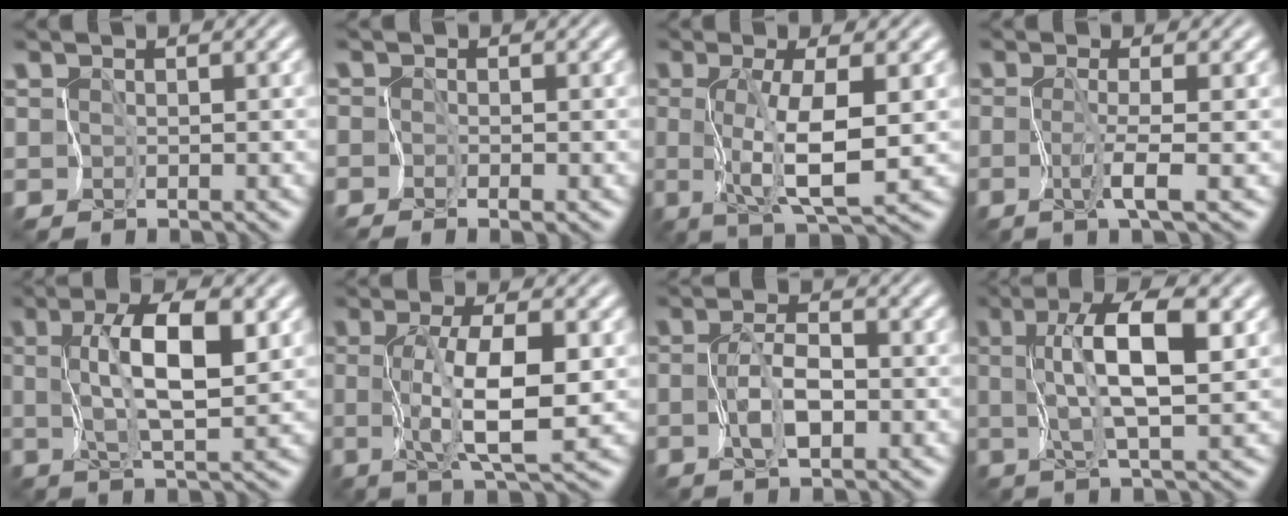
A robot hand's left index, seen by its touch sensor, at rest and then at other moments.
{"total": 0.8, "force": [-0.8, -0.1, 0.2], "torque": [-0.008, -0.004, -0.018]}
{"total": 5.2, "force": [0.1, 0.5, 5.2], "torque": [-0.098, -0.006, 0.005]}
{"total": 2.0, "force": [-0.7, -0.6, 1.8], "torque": [-0.042, -0.003, -0.016]}
{"total": 5.8, "force": [1.2, 1.4, 5.5], "torque": [-0.101, 0.003, 0.022]}
{"total": 6.0, "force": [-0.2, 1.0, 5.9], "torque": [-0.108, -0.005, -0.001]}
{"total": 2.5, "force": [-0.8, 0.9, 2.2], "torque": [-0.051, -0.002, -0.016]}
{"total": 6.3, "force": [1.4, 1.2, 6.1], "torque": [-0.106, 0.007, 0.022]}